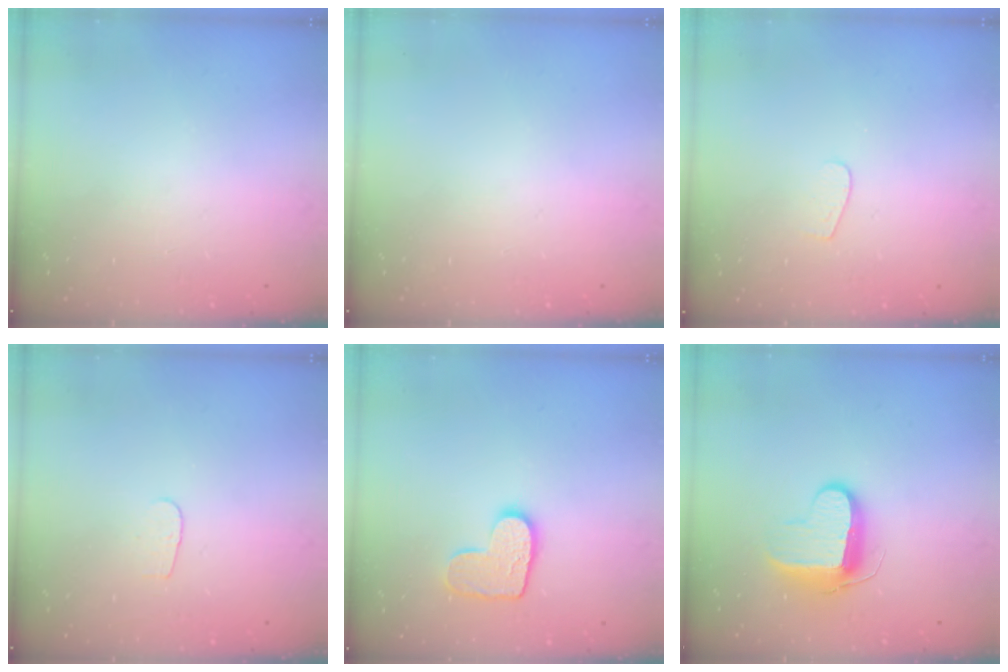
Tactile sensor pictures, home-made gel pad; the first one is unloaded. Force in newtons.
{"total": 0.0}
{"total": 3.7, "press": 3.7, "slide": 0.3}
{"total": 3.1, "press": 3.1, "slide": 0.2}
{"total": 10.3, "press": 10.2, "slide": 0.6}
{"total": 9.4, "press": 9.4, "slide": 0.7}